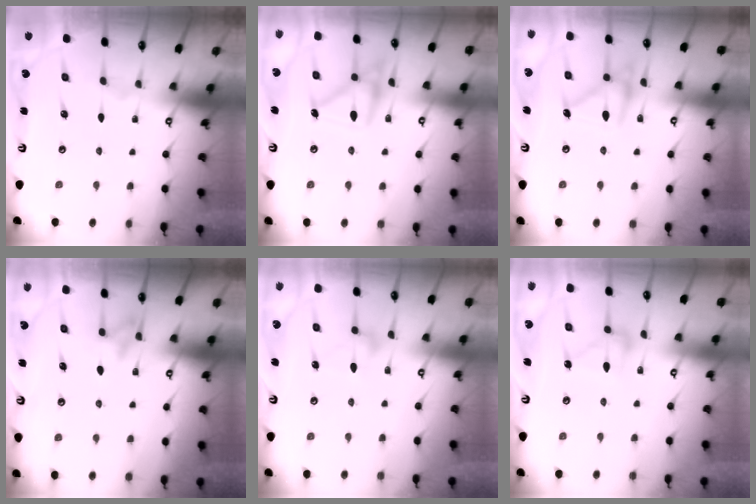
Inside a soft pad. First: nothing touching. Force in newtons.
{"total": 16.9, "press": 16.9, "slide": 0.8}
{"total": 16.1, "press": 16.0, "slide": 1.1}
{"total": 8.7, "press": 8.7, "slide": 0.8}
{"total": 9.8, "press": 9.8, "slide": 0.5}
{"total": 10.3, "press": 10.3, "slide": 0.5}